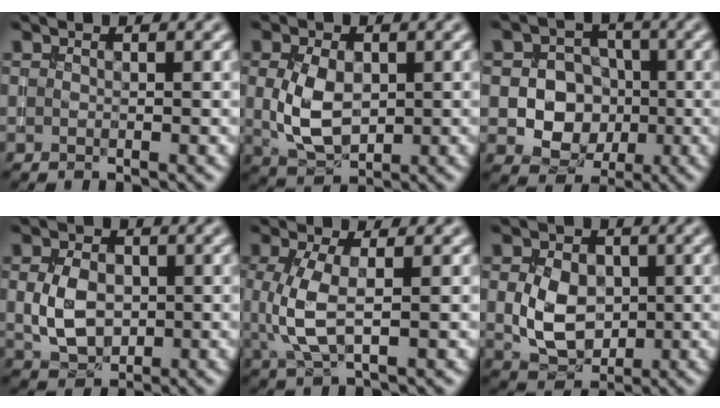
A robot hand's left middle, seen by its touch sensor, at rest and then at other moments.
{"total": 5.0, "force": [0.1, 3.3, 3.7], "torque": [-0.082, -0.003, 0.008]}
{"total": 6.2, "force": [-1.0, 5.4, 3.0], "torque": [-0.022, 0.001, -0.033]}
{"total": 4.3, "force": [0.0, 3.1, 2.9], "torque": [-0.065, -0.003, 0.001]}
{"total": 3.9, "force": [0.2, 1.4, 3.6], "torque": [-0.087, -0.004, 0.007]}
{"total": 5.2, "force": [0.1, 3.9, 3.5], "torque": [-0.072, -0.006, 0.005]}